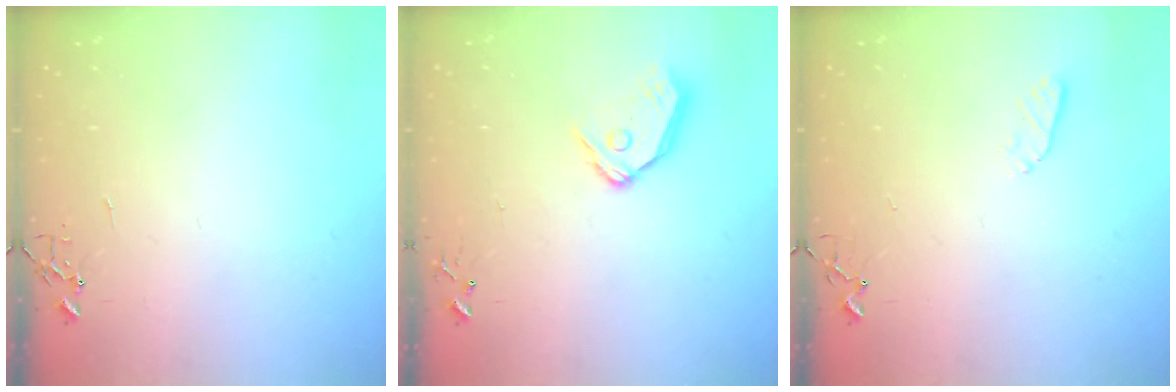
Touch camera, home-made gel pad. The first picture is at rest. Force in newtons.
{"total": 11.5, "press": 11.4, "slide": 1.7}
{"total": 3.5, "press": 3.4, "slide": 0.5}